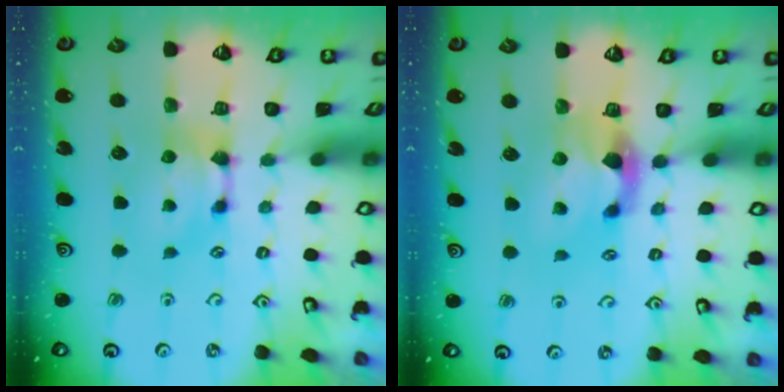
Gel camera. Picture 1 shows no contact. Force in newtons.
{"total": 2.9, "press": 2.6, "slide": 1.3}